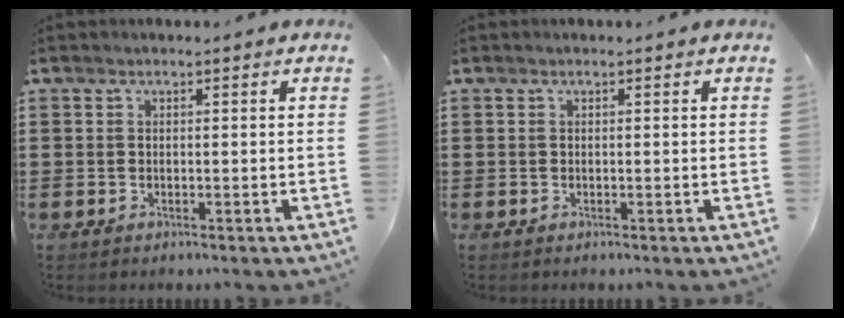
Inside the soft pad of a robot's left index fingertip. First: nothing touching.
{"total": 0.0}